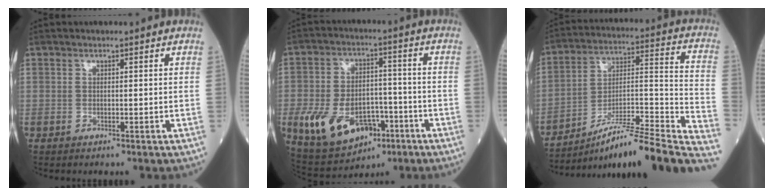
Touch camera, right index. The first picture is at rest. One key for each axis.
{"total": 14.2, "fx": -5.6, "fy": 8.2, "fz": 10.1, "tx": -0.190, "ty": 0.003, "tz": -0.082}
{"total": 24.0, "fx": -19.5, "fy": 0.3, "fz": 14.0, "tx": -0.151, "ty": 0.017, "tz": -0.301}